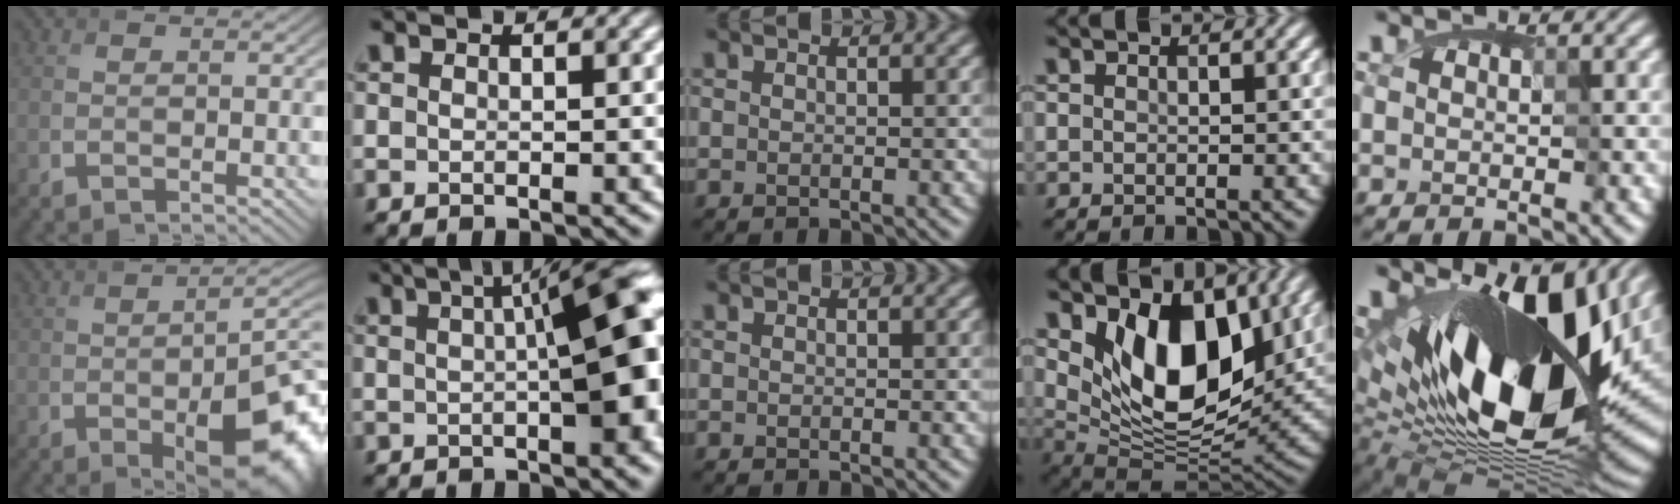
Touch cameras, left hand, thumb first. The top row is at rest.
{"thumb": {"total": 13.9, "force": [-4.7, 6.1, 11.5], "torque": [-0.156, -0.031, -0.054]}, "index": {"total": 10.5, "force": [1.3, 2.9, 10.0], "torque": [-0.078, 0.030, 0.006]}, "ring": {"total": 10.5, "force": [3.8, 5.6, 8.0], "torque": [-0.130, -0.023, 0.064]}, "little": {"total": 17.6, "force": [3.7, 9.2, 14.5], "torque": [-0.248, -0.008, 0.071]}}